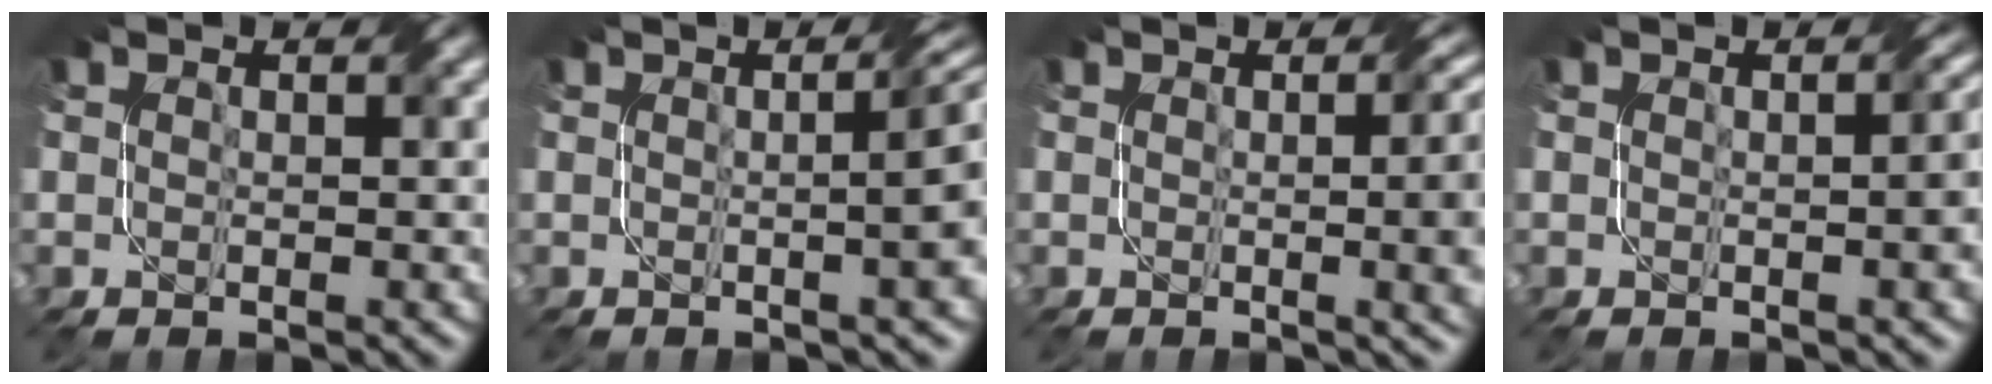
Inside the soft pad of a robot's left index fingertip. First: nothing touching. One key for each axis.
{"total": 7.9, "fx": 0.5, "fy": 3.0, "fz": 7.3, "tx": -0.035, "ty": 0.028, "tz": -0.007}
{"total": 8.3, "fx": 0.2, "fy": 3.7, "fz": 7.5, "tx": -0.034, "ty": 0.013, "tz": 0.003}
{"total": 4.5, "fx": -0.1, "fy": 1.7, "fz": 4.2, "tx": -0.024, "ty": 0.012, "tz": 0.001}